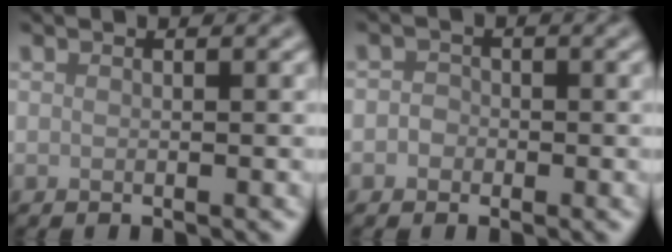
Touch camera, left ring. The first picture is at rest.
{"total": 1.2, "force": [-0.4, 1.1, 0.2], "torque": [0.004, 0.000, -0.011]}